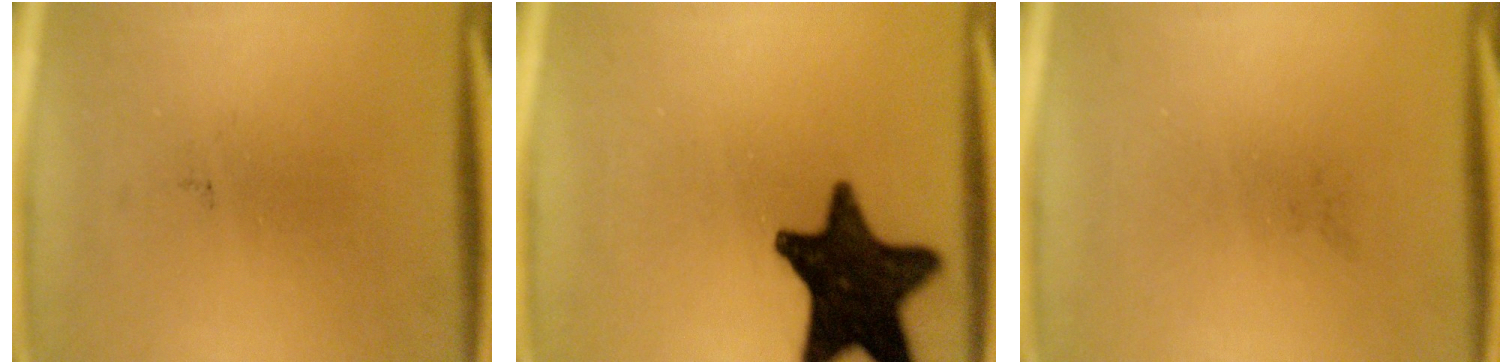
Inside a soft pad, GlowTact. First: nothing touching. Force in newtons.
{"total": 16.8}
{"total": 0.0}